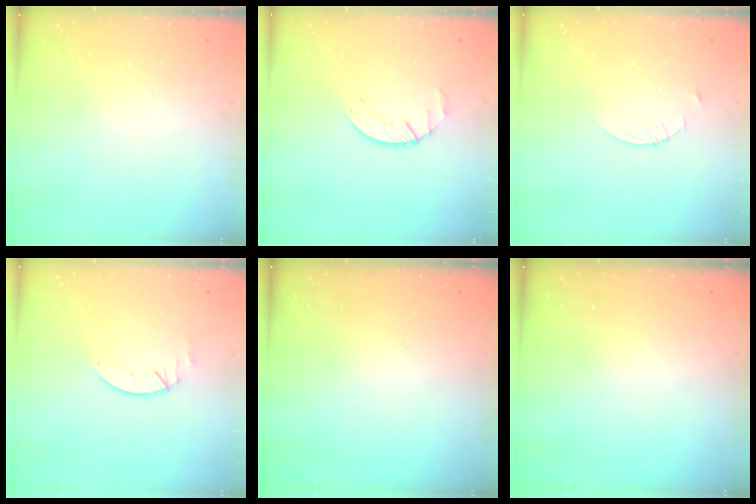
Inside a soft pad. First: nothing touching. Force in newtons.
{"total": 1.5, "press": 1.5, "slide": 0.2}
{"total": 1.6, "press": 1.5, "slide": 0.2}
{"total": 2.3, "press": 2.3, "slide": 0.3}
{"total": 0.0}
{"total": 0.0}